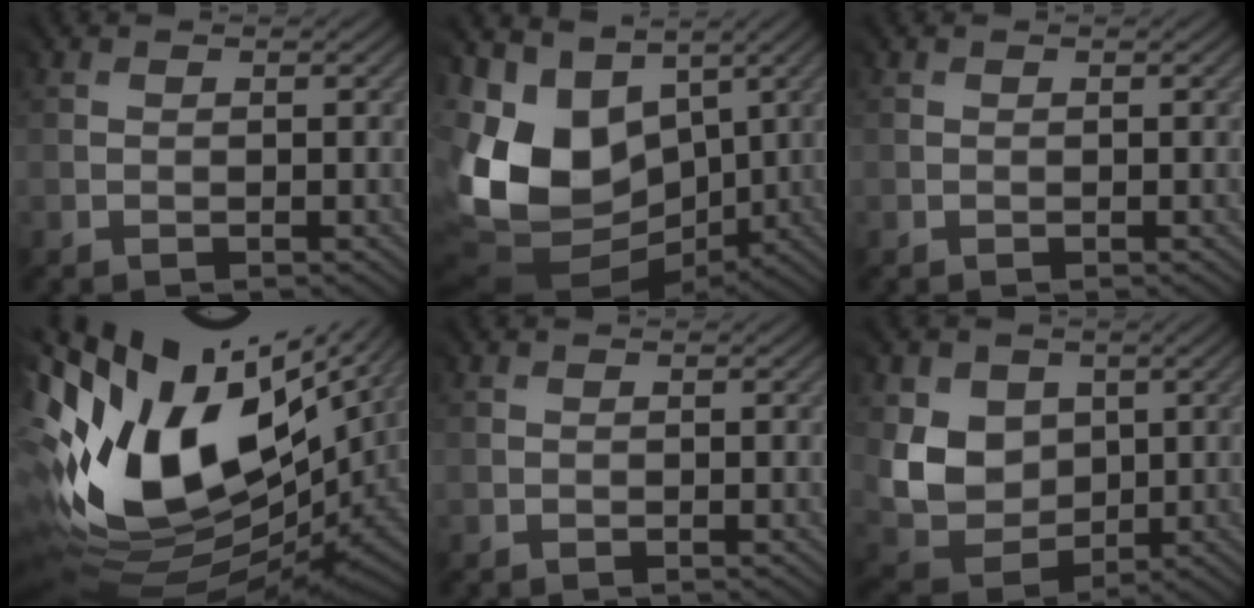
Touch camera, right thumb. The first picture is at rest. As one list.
[{"total": 14.6, "force": [1.5, 11.5, 8.9], "torque": [-0.224, -0.016, 0.049]}, {"total": 0.0}, {"total": 17.3, "force": [4.5, 9.3, 13.9], "torque": [-0.282, -0.015, 0.095]}, {"total": 0.0}, {"total": 6.5, "force": [2.3, 5.7, 1.9], "torque": [-0.066, -0.009, 0.042]}]